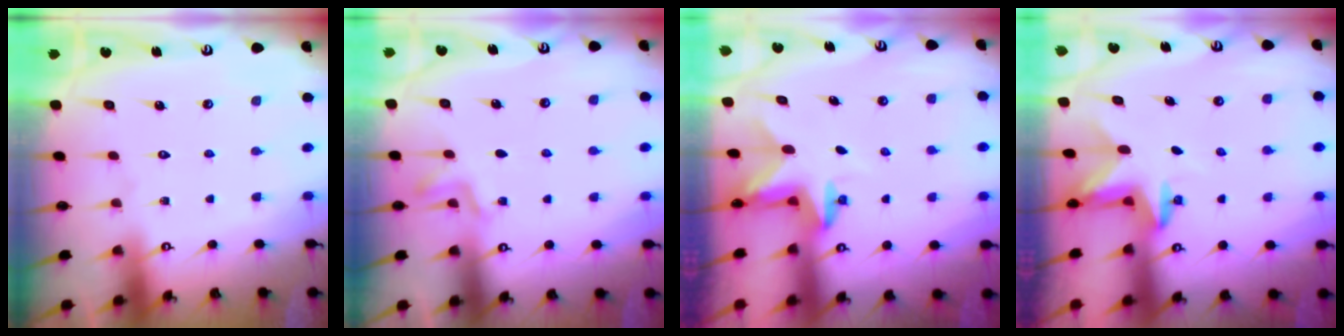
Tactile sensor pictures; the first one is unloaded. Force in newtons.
{"total": 1.9, "press": 1.2, "slide": 1.4}
{"total": 2.4, "press": 2.4, "slide": 0.4}
{"total": 3.0, "press": 2.9, "slide": 0.7}